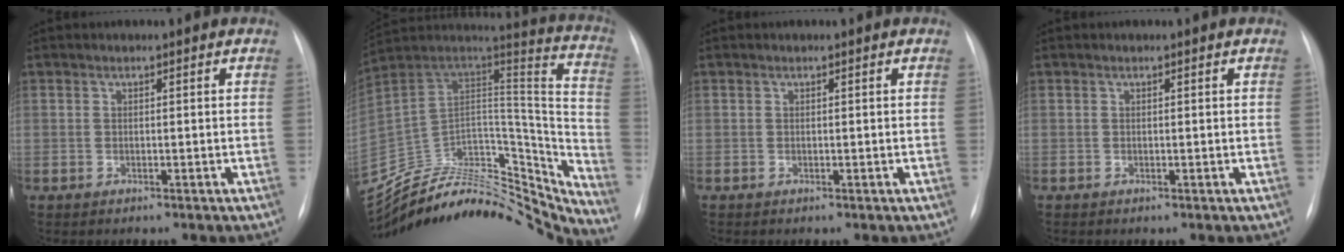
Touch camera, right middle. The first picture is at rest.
{"total": 32.1, "force": [-29.2, 8.6, 10.3], "torque": [-0.127, 0.015, -0.429]}
{"total": 0.0}
{"total": 0.0}